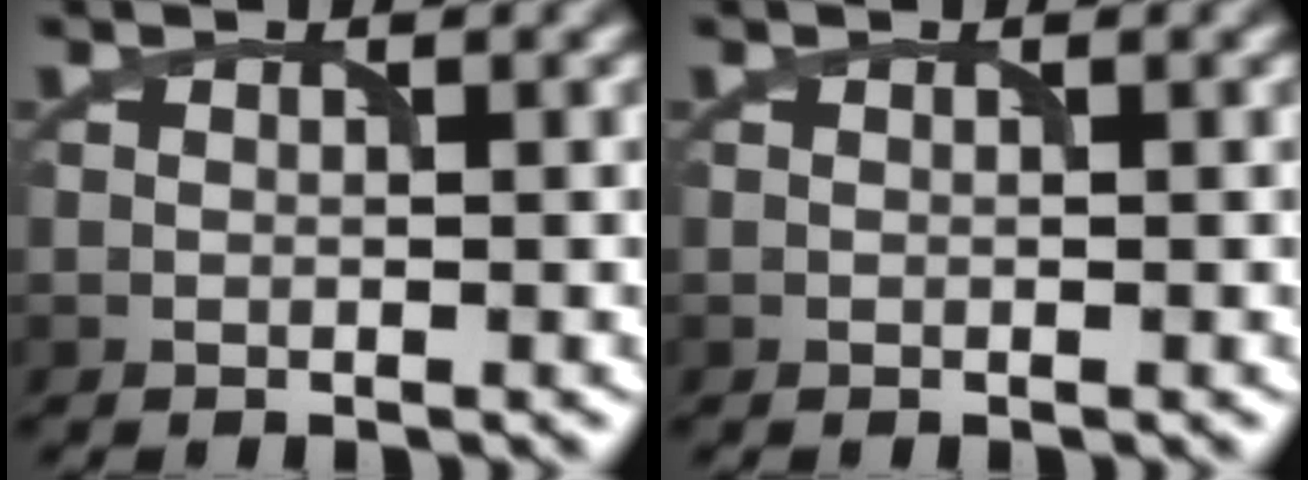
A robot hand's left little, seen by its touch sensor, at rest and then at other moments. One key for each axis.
{"total": 0.0}